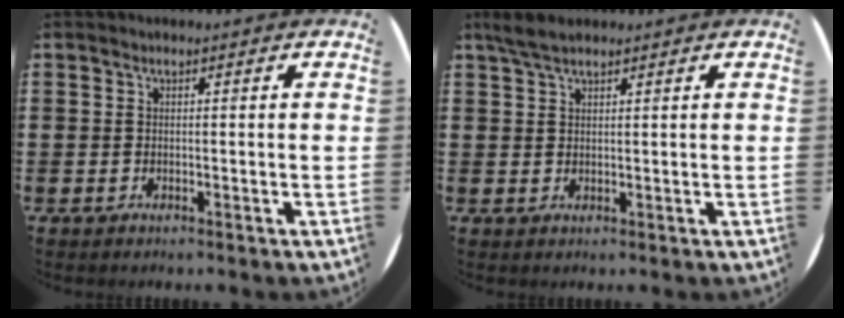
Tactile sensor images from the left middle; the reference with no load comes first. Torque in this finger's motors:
{"motor_torque": [0.05, -0.03, 0.05, 0.02]}